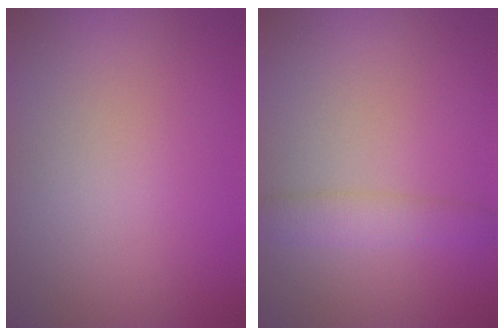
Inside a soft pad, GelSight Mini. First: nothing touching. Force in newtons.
{"total": 2.9, "press": 2.9, "slide": 0.1}